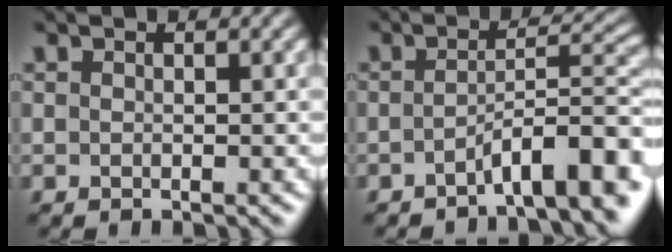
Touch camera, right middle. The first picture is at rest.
{"total": 6.1, "force": [-3.4, 1.2, 4.9], "torque": [-0.069, 0.015, -0.057]}